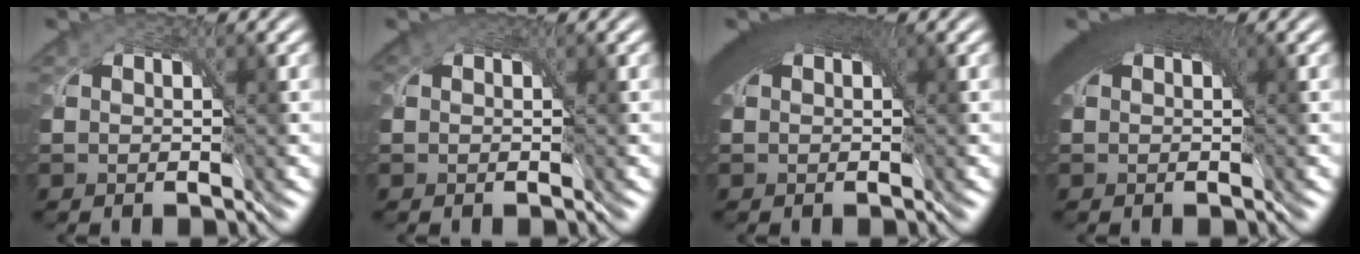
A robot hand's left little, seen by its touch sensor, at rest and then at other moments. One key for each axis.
{"total": 0.8, "fx": 0.4, "fy": 0.5, "fz": 0.4, "tx": -0.009, "ty": 0.001, "tz": 0.004}
{"total": 7.5, "fx": 3.0, "fy": 3.7, "fz": 5.8, "tx": -0.093, "ty": 0.017, "tz": 0.032}
{"total": 7.9, "fx": 3.0, "fy": 3.9, "fz": 6.2, "tx": -0.097, "ty": 0.018, "tz": 0.032}